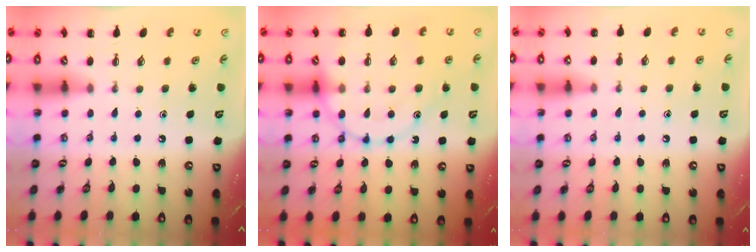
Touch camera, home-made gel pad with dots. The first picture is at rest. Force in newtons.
{"total": 17.0, "press": 16.8, "slide": 2.6}
{"total": 3.7, "press": 3.6, "slide": 1.0}